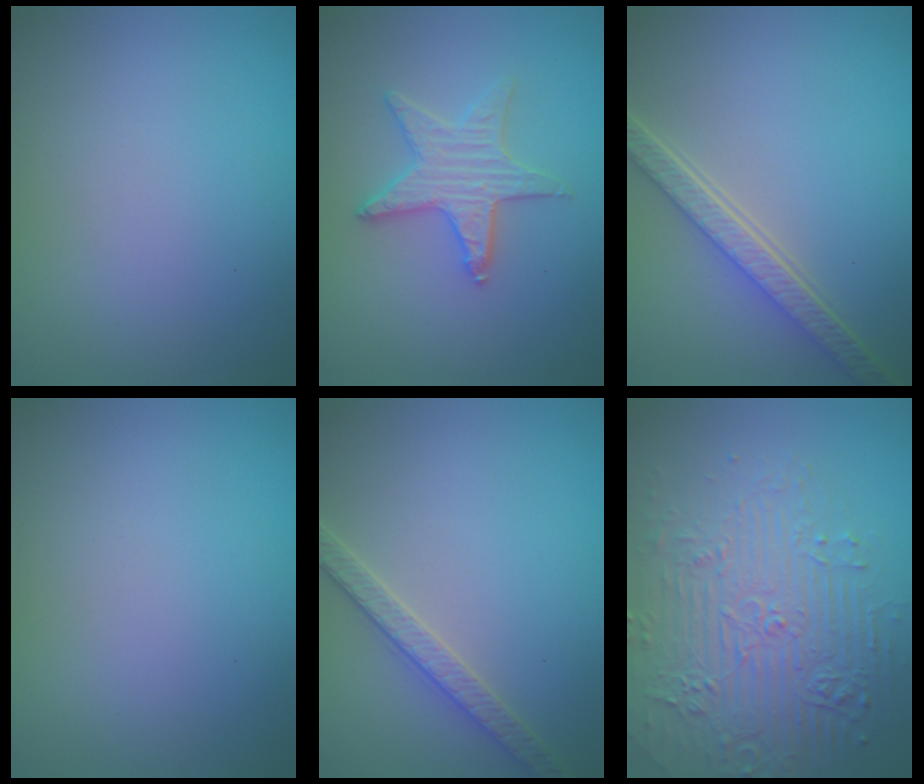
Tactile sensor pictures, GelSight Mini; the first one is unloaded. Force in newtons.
{"total": 3.1, "press": 3.1, "slide": 0.5}
{"total": 5.0, "press": 3.7, "slide": 3.3}
{"total": 0.0}
{"total": 2.8, "press": 2.8, "slide": 0.4}
{"total": 7.3, "press": 5.4, "slide": 4.8}